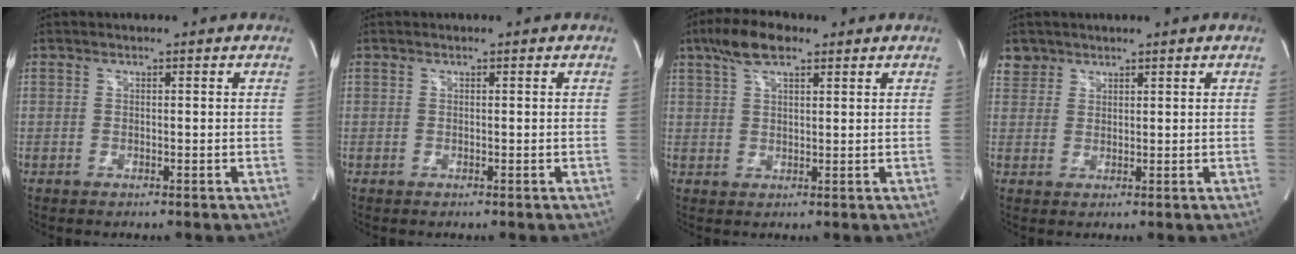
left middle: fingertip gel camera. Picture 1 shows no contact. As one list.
[{"total": 0.0}, {"total": 6.5, "force": [4.2, 2.3, 4.4], "torque": [-0.090, 0.020, 0.077]}, {"total": 2.8, "force": [2.1, 1.8, -0.2], "torque": [0.010, 0.007, 0.039]}]